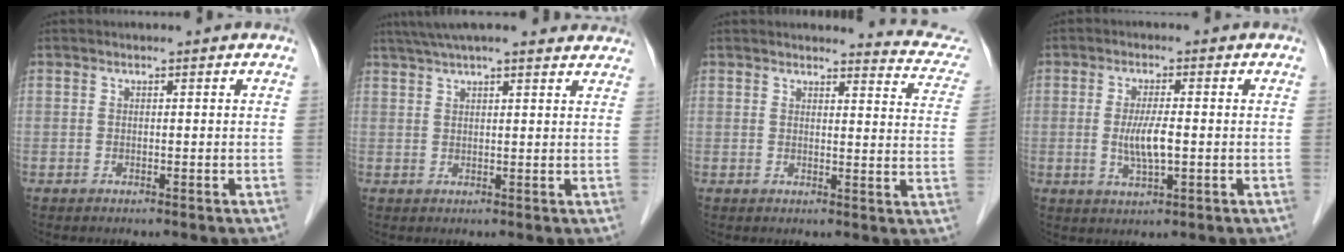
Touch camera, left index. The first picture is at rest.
{"total": 16.9, "force": [15.0, 2.4, 7.3], "torque": [-0.110, 0.050, 0.198]}
{"total": 9.0, "force": [9.0, 0.7, 0.8], "torque": [0.009, -0.057, 0.073]}
{"total": 4.8, "force": [-0.6, 0.8, 4.7], "torque": [-0.098, -0.011, -0.009]}